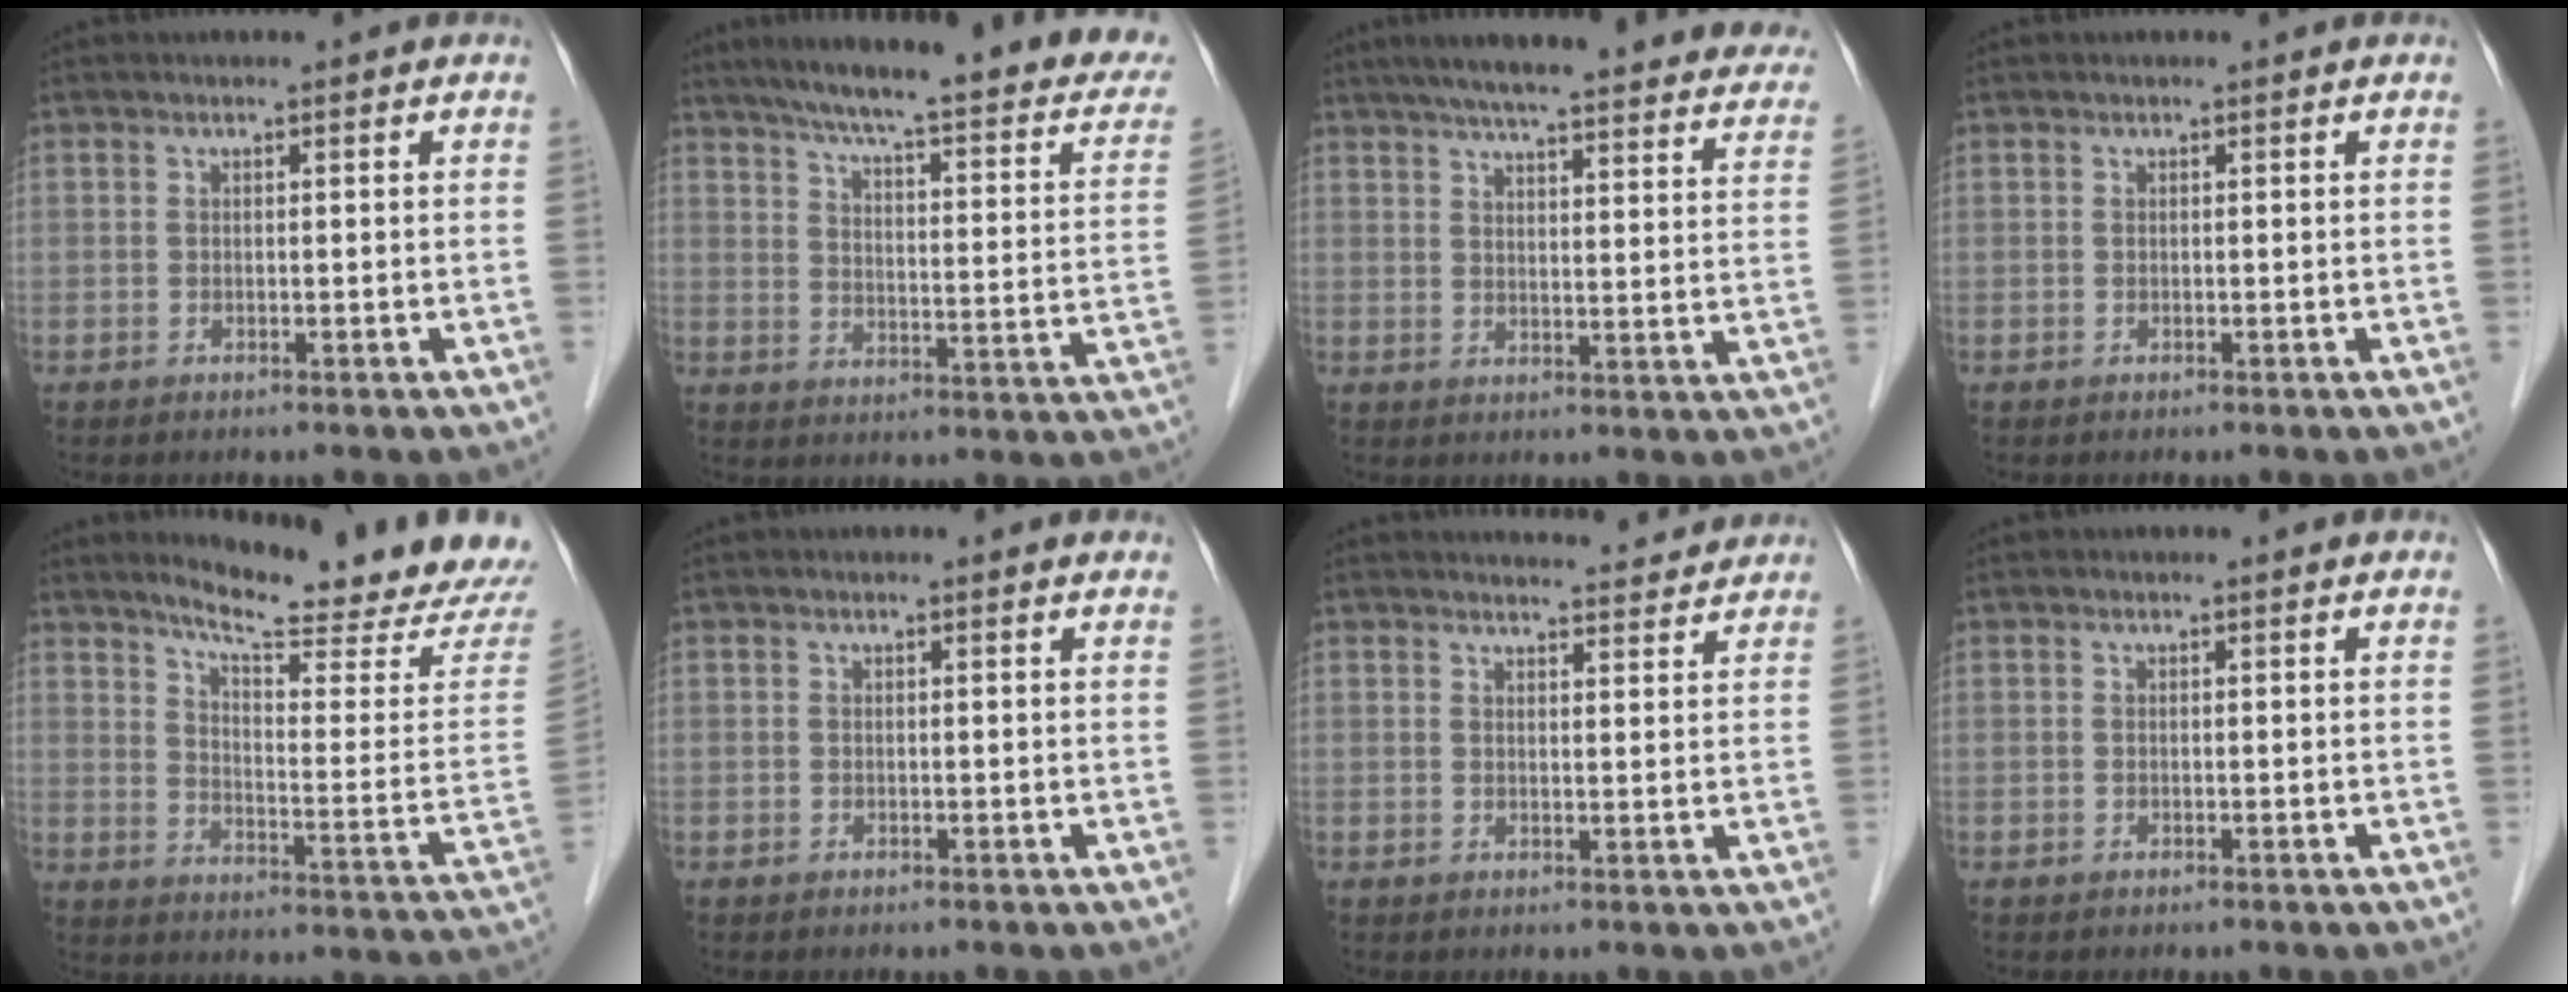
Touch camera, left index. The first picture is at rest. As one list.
[{"total": 26.4, "force": [21.2, 3.3, 15.2], "torque": [-0.215, -0.019, 0.260]}, {"total": 30.5, "force": [27.0, 4.0, 13.7], "torque": [-0.197, -0.029, 0.321]}, {"total": 0.0}, {"total": 18.2, "force": [16.7, -0.5, 7.3], "torque": [-0.113, -0.084, 0.213]}, {"total": 1.0, "force": [0.9, 0.1, 0.3], "torque": [-0.013, 0.002, 0.004]}, {"total": 7.2, "force": [7.1, 0.8, 1.0], "torque": [-0.009, 0.006, 0.075]}, {"total": 0.0}]